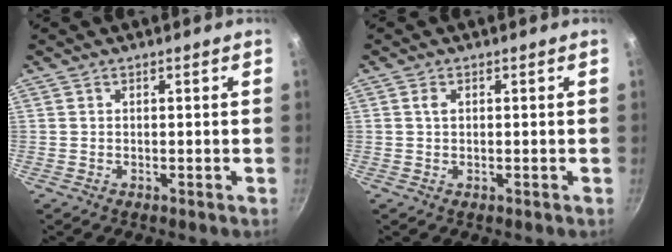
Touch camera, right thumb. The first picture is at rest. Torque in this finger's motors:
{"motor_torque": [-0.02, 0.50, 0.04, 0.16, 0.05]}